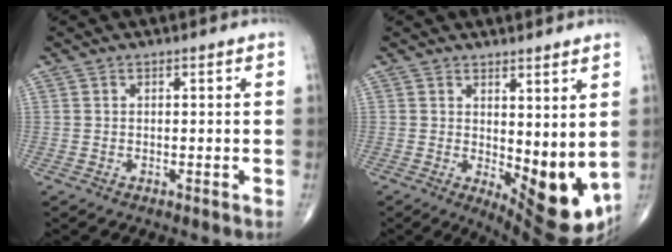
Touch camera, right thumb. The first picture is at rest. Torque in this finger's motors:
{"motor_torque": [-0.37, 1.42, 0.76, 0.51, 0.26]}